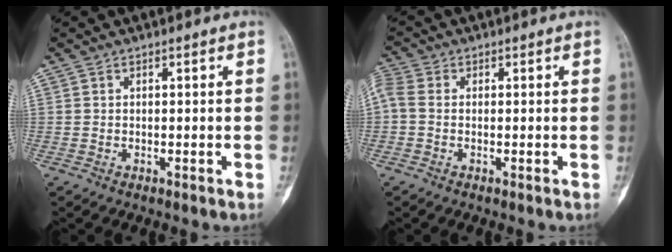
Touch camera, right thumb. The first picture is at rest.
{"total": 3.6, "force": [0.0, 2.5, 2.6], "torque": [-0.074, 0.007, -0.010]}